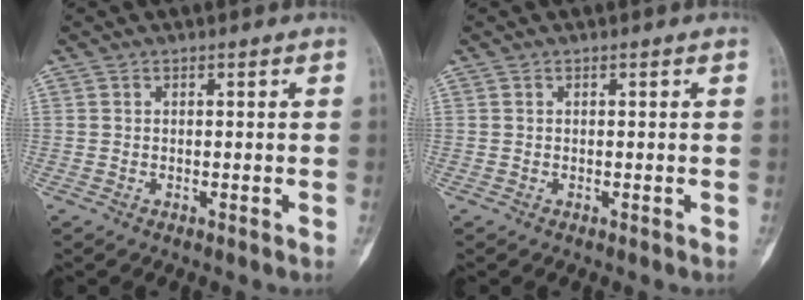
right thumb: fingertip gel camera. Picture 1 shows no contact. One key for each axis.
{"total": 0.0}